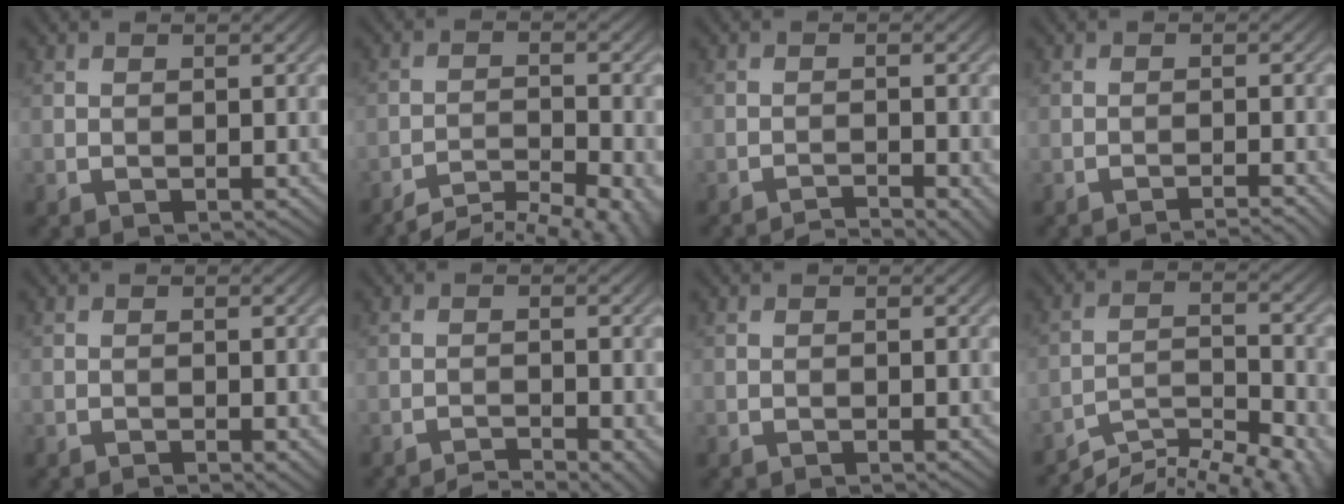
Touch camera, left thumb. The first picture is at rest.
{"total": 8.9, "force": [-7.6, 2.1, 4.2], "torque": [-0.073, -0.007, -0.106]}
{"total": 3.4, "force": [-2.8, 0.4, 1.9], "torque": [-0.029, 0.007, -0.051]}
{"total": 2.0, "force": [-1.7, 0.1, 1.1], "torque": [-0.010, 0.004, -0.035]}
{"total": 0.9, "force": [-0.6, 0.1, 0.7], "torque": [-0.011, -0.001, -0.011]}
{"total": 3.8, "force": [-3.0, 0.5, 2.2], "torque": [-0.036, 0.006, -0.055]}
{"total": 0.0}
{"total": 9.3, "force": [-7.8, 2.3, 4.5], "torque": [-0.076, -0.002, -0.125]}